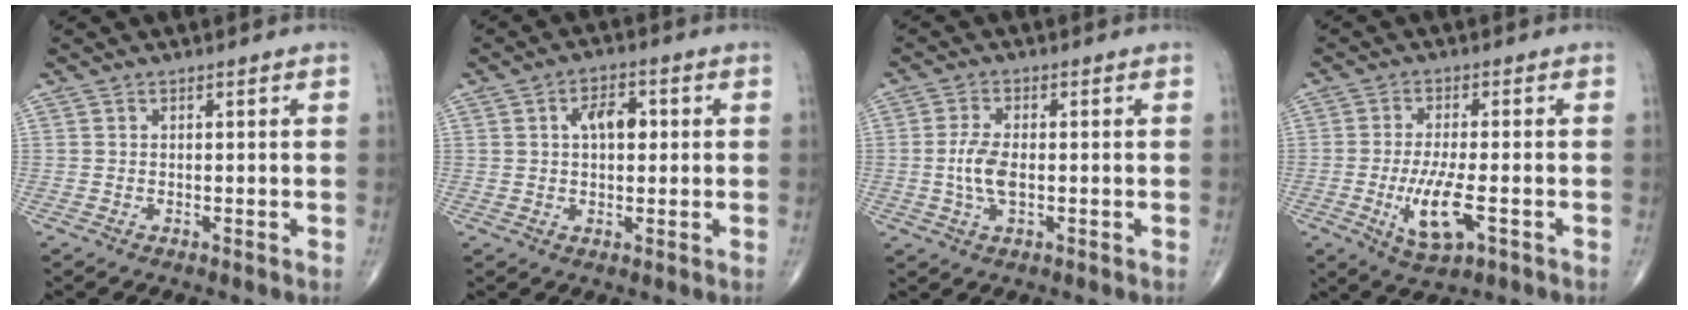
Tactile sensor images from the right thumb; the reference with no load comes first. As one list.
[{"total": 6.0, "force": [1.2, 3.4, 4.8], "torque": [-0.065, 0.008, 0.015]}, {"total": 5.5, "force": [-0.5, 2.5, 4.9], "torque": [-0.105, 0.001, -0.013]}, {"total": 8.6, "force": [-2.5, 2.7, 7.7], "torque": [-0.151, -0.007, -0.040]}]